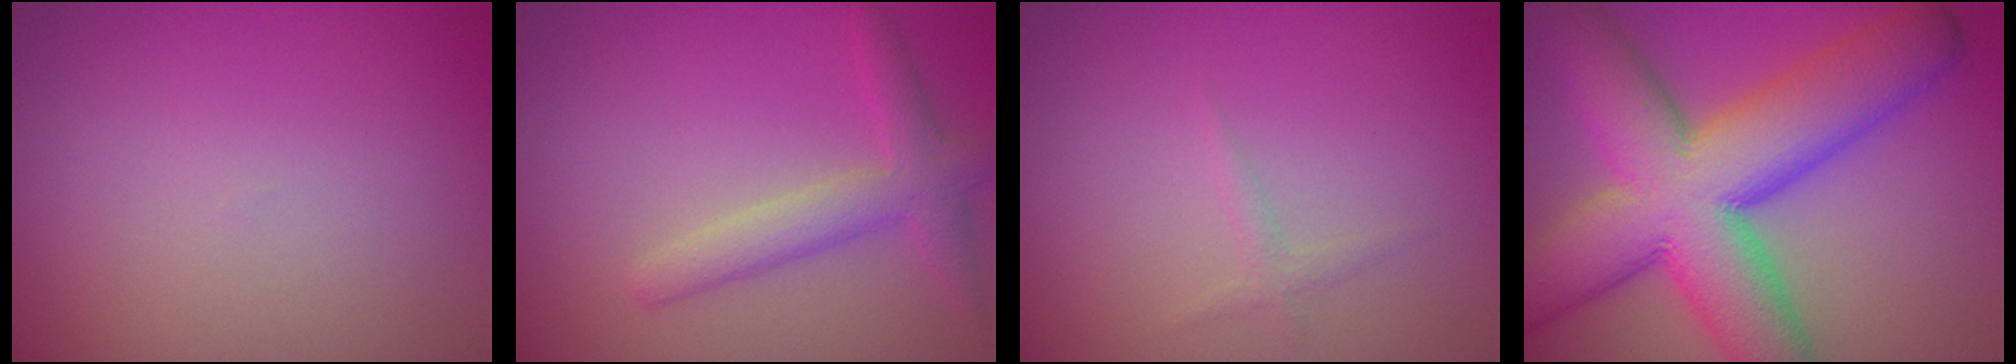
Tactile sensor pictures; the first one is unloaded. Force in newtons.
{"total": 3.2, "press": 3.2, "slide": 0.2}
{"total": 0.8, "press": 0.8, "slide": 0.1}
{"total": 14.1, "press": 14.1, "slide": 0.4}